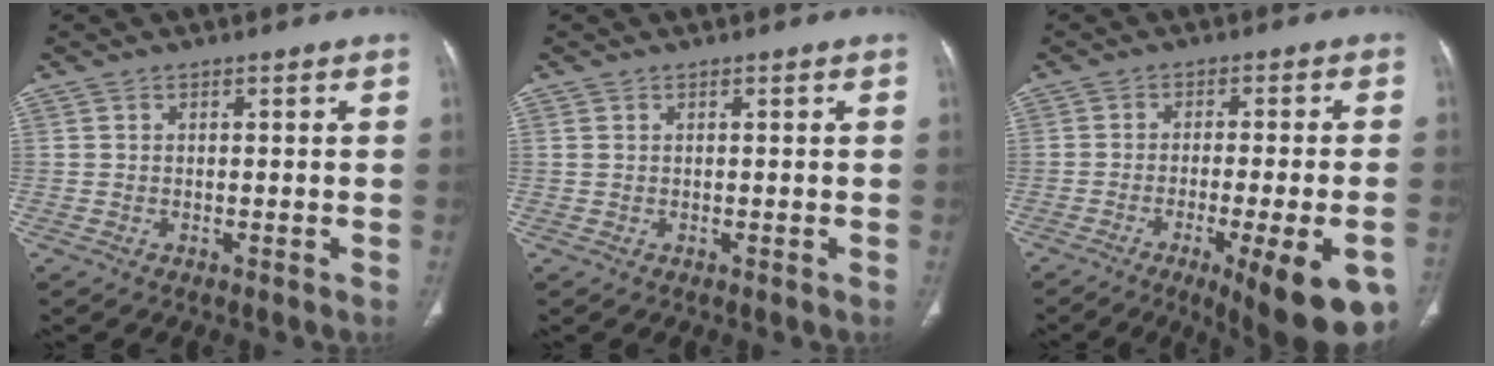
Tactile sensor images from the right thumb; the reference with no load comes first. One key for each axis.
{"total": 0.8, "fx": 0.2, "fy": 0.6, "fz": 0.5, "tx": -0.013, "ty": 0.004, "tz": 0.007}
{"total": 17.9, "fx": -8.7, "fy": 4.3, "fz": 15.1, "tx": -0.160, "ty": 0.003, "tz": -0.116}